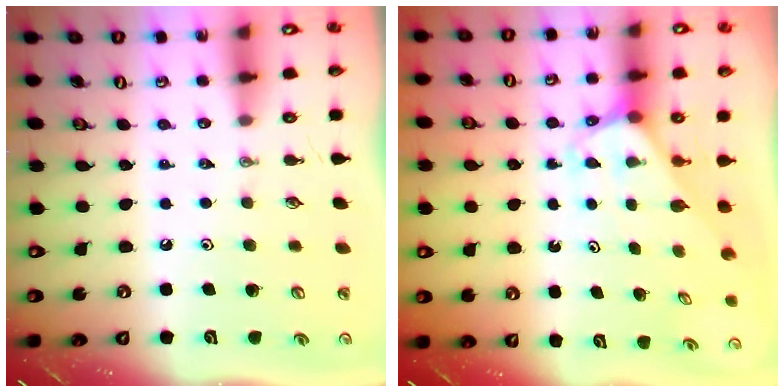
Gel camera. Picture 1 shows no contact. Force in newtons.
{"total": 2.4, "press": 2.4, "slide": 0.2}